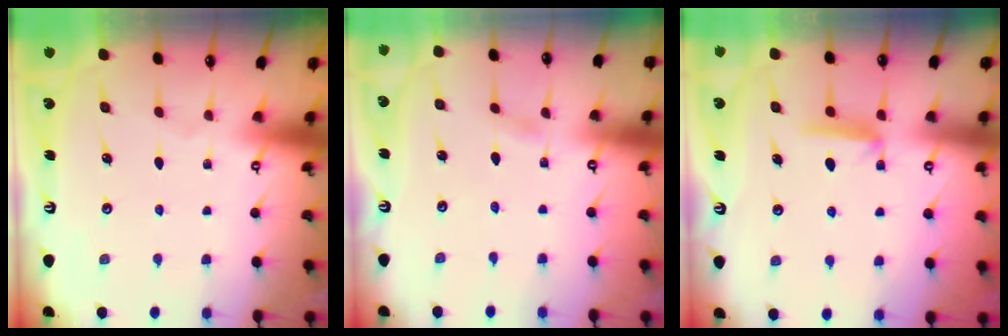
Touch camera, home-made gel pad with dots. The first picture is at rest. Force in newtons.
{"total": 2.1, "press": 2.1, "slide": 0.2}
{"total": 5.4, "press": 5.4, "slide": 0.5}